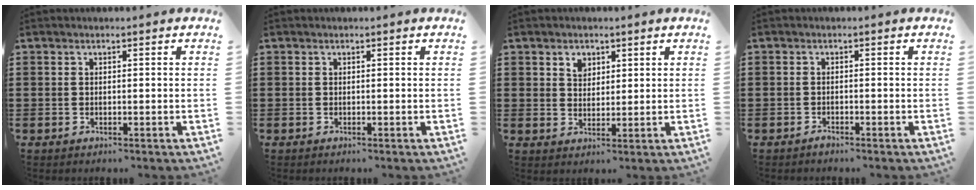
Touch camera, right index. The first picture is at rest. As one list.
[{"total": 0.0}, {"total": 2.8, "force": [1.7, 2.0, 0.9], "torque": [-0.017, 0.004, 0.028]}, {"total": 0.8, "force": [-0.7, 0.2, 0.3], "torque": [-0.008, -0.002, -0.014]}]